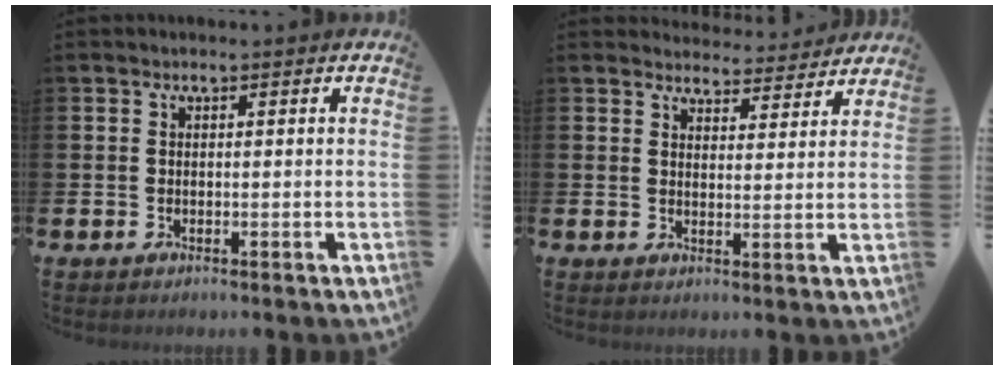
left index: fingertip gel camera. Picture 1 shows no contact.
{"total": 3.8, "force": [3.8, 0.8, -0.1], "torque": [-0.001, -0.029, 0.065]}